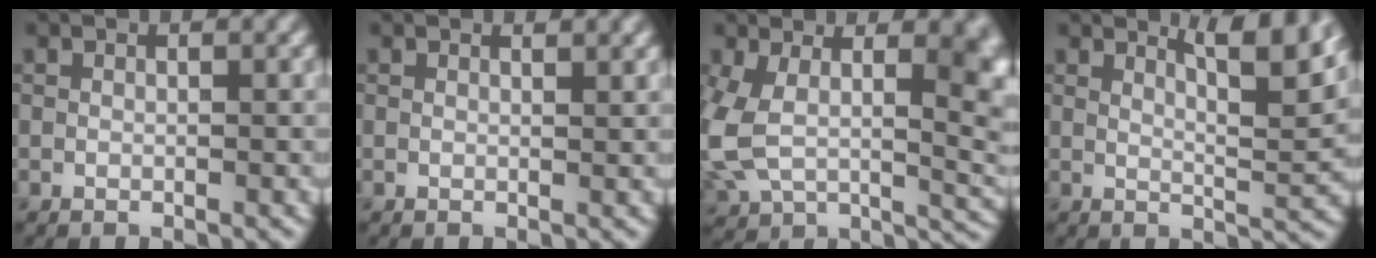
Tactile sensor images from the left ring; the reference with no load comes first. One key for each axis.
{"total": 0.9, "fx": 0.7, "fy": 0.2, "fz": 0.5, "tx": -0.007, "ty": 0.002, "tz": 0.012}
{"total": 12.5, "fx": 1.7, "fy": 6.9, "fz": 10.3, "tx": -0.222, "ty": -0.031, "tz": 0.042}
{"total": 5.7, "fx": 3.6, "fy": 1.2, "fz": 4.2, "tx": -0.054, "ty": 0.002, "tz": 0.054}